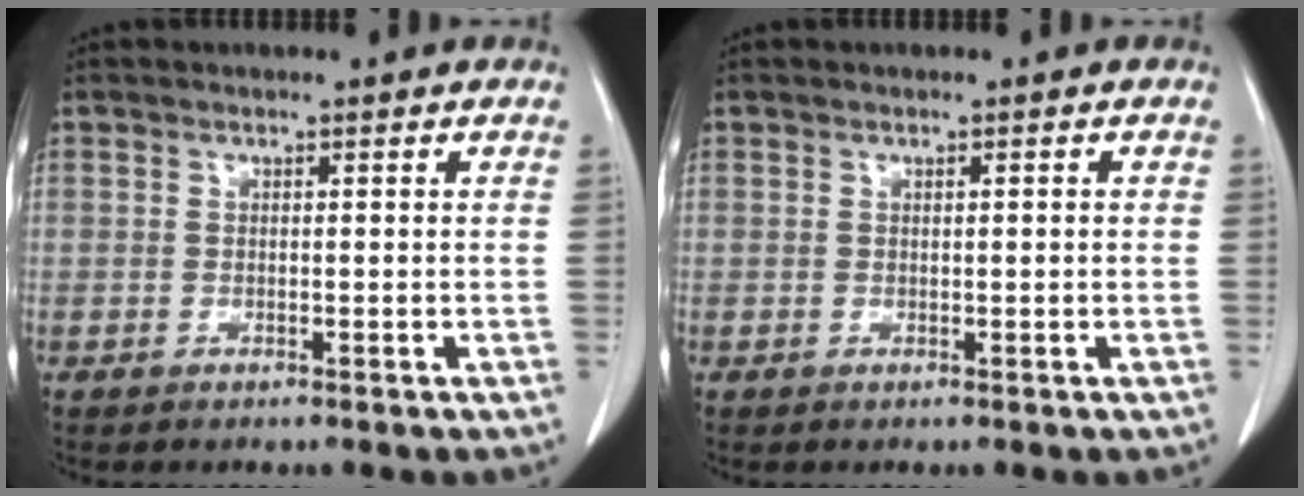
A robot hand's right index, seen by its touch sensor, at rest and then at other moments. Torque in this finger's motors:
{"motor_torque": [-0.07, 0.02, -0.02, -0.01]}